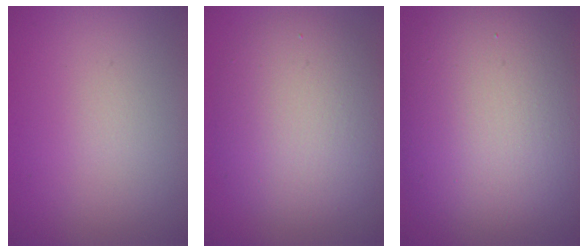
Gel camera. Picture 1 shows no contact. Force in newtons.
{"total": 7.4, "press": 7.4, "slide": 0.3}
{"total": 14.9, "press": 14.8, "slide": 0.7}